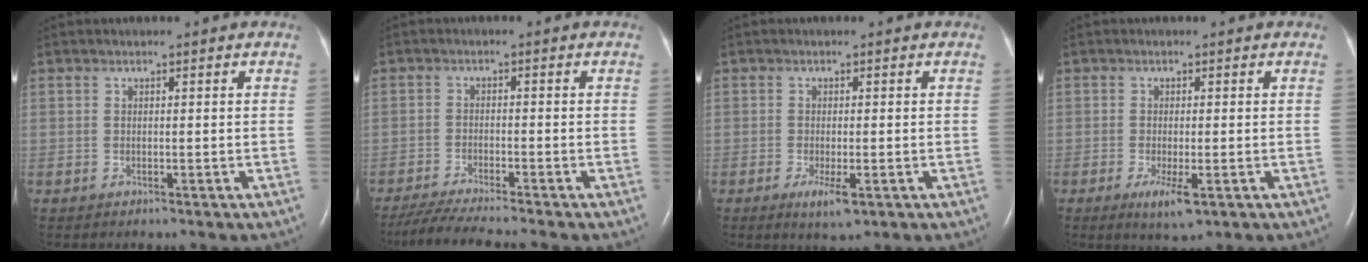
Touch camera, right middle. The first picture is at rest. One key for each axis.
{"total": 7.7, "fx": -6.8, "fy": -0.6, "fz": 3.5, "tx": -0.058, "ty": -0.026, "tz": -0.115}
{"total": 3.2, "fx": -1.4, "fy": 0.7, "fz": 2.8, "tx": -0.051, "ty": -0.007, "tz": -0.019}
{"total": 3.7, "fx": -1.6, "fy": 0.7, "fz": 3.3, "tx": -0.058, "ty": -0.008, "tz": -0.022}